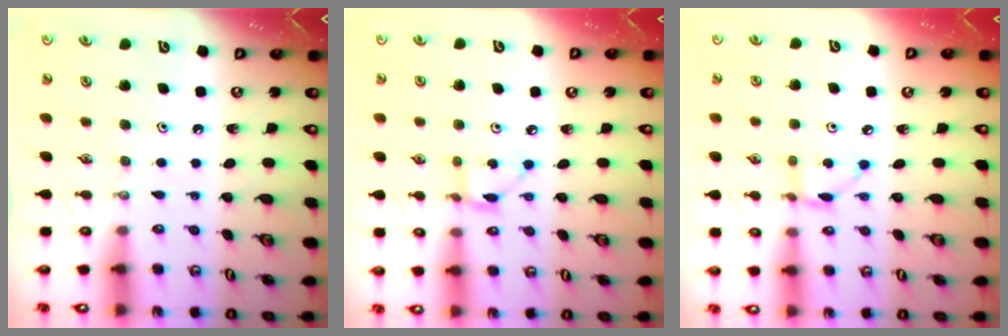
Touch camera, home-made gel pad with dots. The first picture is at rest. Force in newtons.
{"total": 2.6, "press": 2.6, "slide": 0.1}
{"total": 2.9, "press": 2.9, "slide": 0.2}